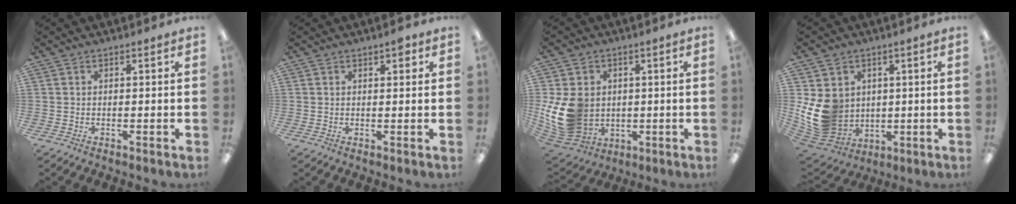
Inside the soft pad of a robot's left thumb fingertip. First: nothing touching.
{"total": 2.5, "force": [1.5, 1.0, 1.7], "torque": [-0.019, -0.003, 0.021]}
{"total": 14.7, "force": [0.3, 12.2, 8.3], "torque": [-0.188, -0.004, 0.011]}
{"total": 13.4, "force": [1.1, 11.8, 6.4], "torque": [-0.159, -0.013, 0.032]}